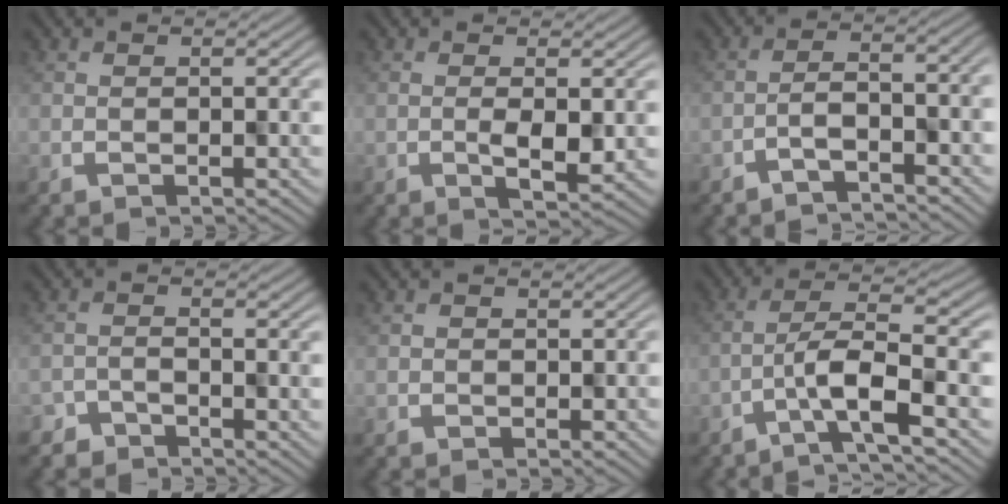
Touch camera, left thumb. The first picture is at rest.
{"total": 2.6, "force": [0.6, 0.5, 2.4], "torque": [-0.046, -0.001, 0.010]}
{"total": 5.6, "force": [-3.4, 1.6, 4.1], "torque": [-0.049, 0.003, -0.059]}
{"total": 1.2, "force": [-0.9, 0.6, -0.5], "torque": [0.010, -0.002, -0.025]}
{"total": 1.0, "force": [0.1, 1.0, 0.0], "torque": [0.004, -0.005, -0.001]}
{"total": 7.0, "force": [-2.4, 1.6, 6.4], "torque": [-0.103, 0.007, -0.052]}